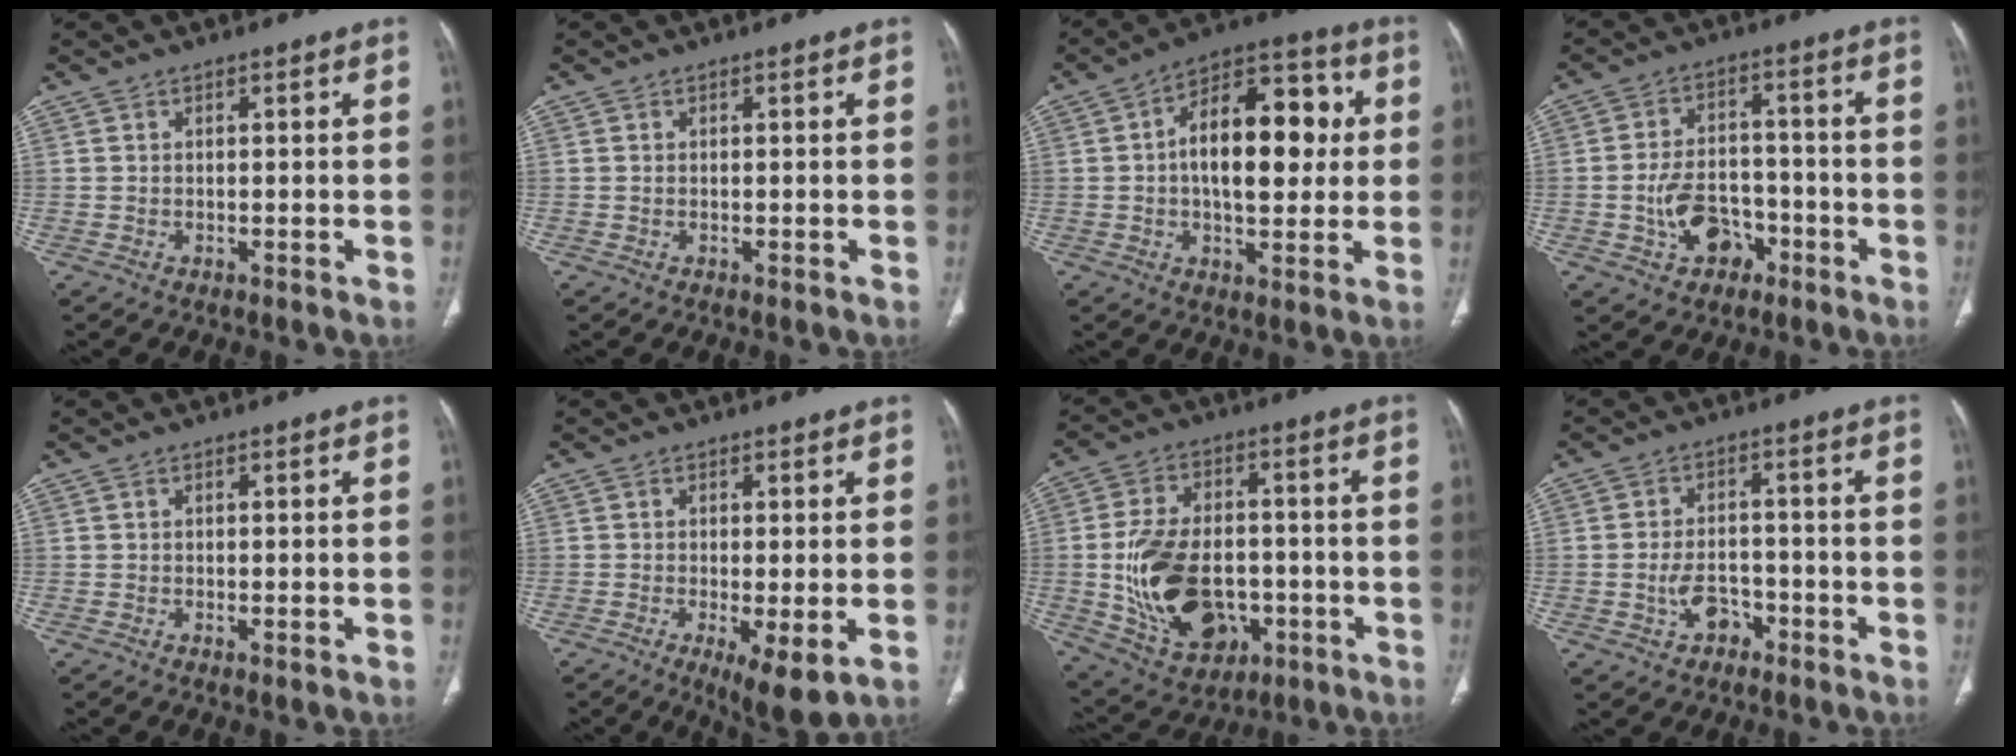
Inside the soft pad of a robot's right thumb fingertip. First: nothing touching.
{"total": 0.0}
{"total": 17.4, "force": [1.9, 9.1, 14.7], "torque": [-0.193, 0.026, 0.021]}
{"total": 9.3, "force": [-3.6, 6.4, 5.6], "torque": [-0.081, 0.037, -0.058]}
{"total": 0.6, "force": [0.0, 0.2, 0.6], "torque": [-0.012, -0.004, 0.001]}
{"total": 7.1, "force": [-1.9, 2.0, 6.5], "torque": [-0.110, -0.023, -0.028]}
{"total": 18.6, "force": [-3.3, 12.4, 13.5], "torque": [-0.220, 0.014, -0.033]}
{"total": 5.4, "force": [-2.3, 3.6, 3.3], "torque": [-0.047, 0.027, -0.039]}